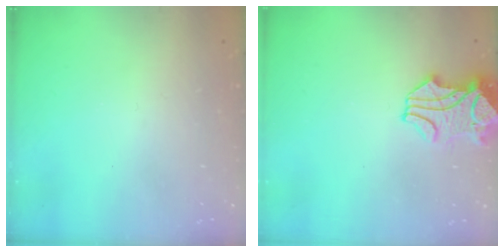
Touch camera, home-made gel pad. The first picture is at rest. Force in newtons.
{"total": 1.0, "press": 0.5, "slide": 0.9}